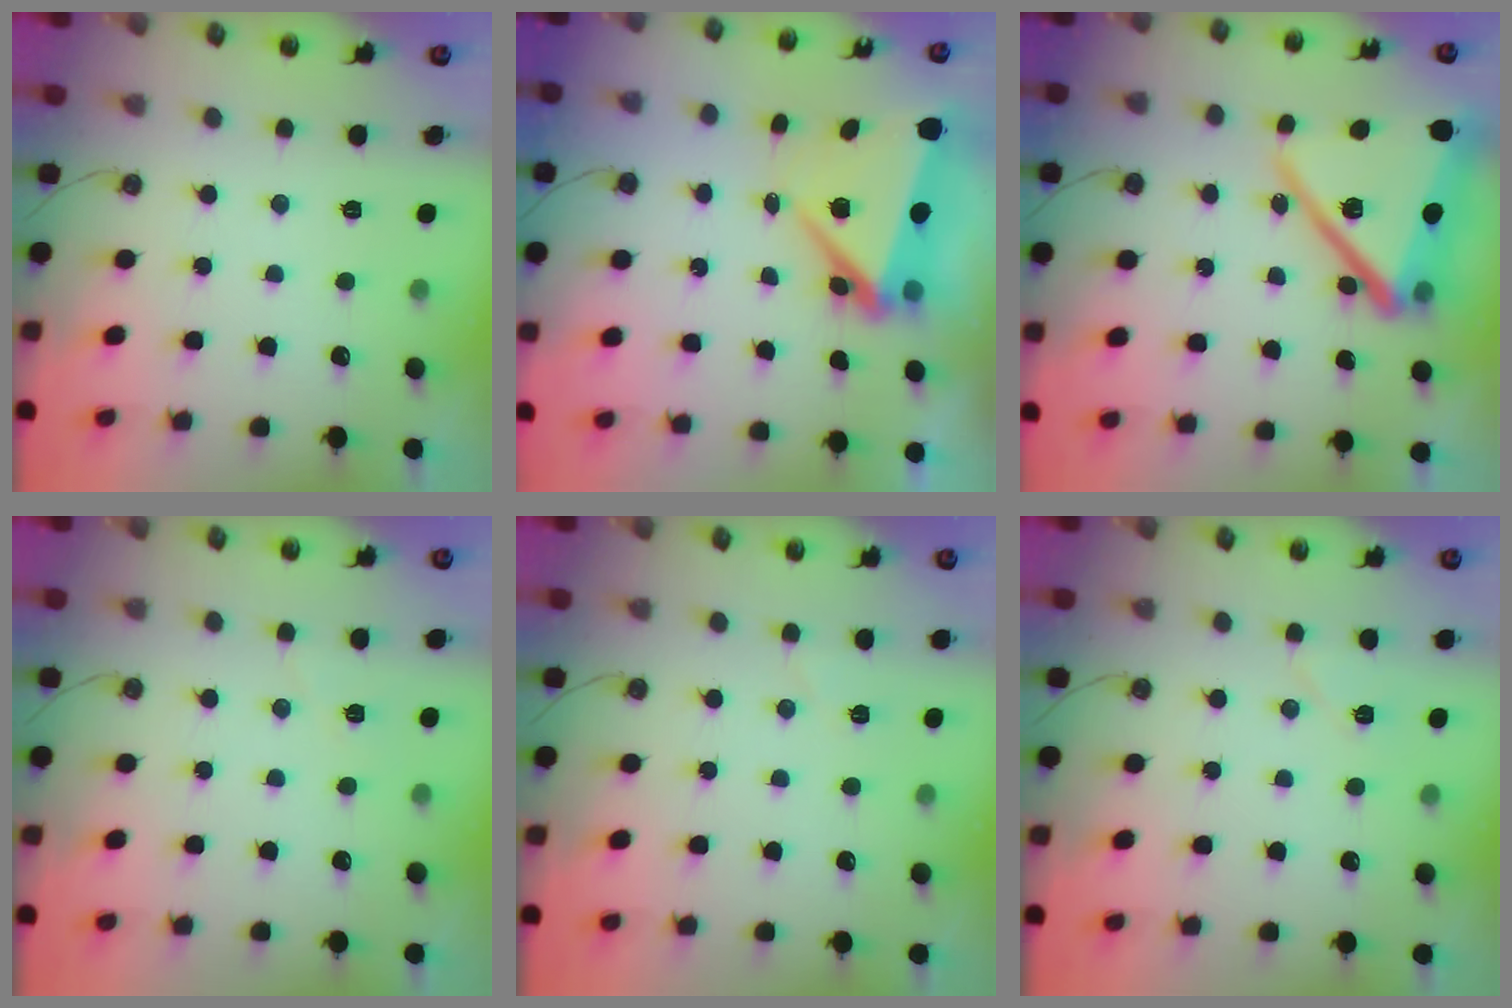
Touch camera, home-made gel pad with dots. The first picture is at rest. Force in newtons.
{"total": 12.2, "press": 8.5, "slide": 8.7}
{"total": 22.9, "press": 22.8, "slide": 1.7}
{"total": 4.3, "press": 3.9, "slide": 2.0}
{"total": 3.8, "press": 3.3, "slide": 1.9}
{"total": 6.3, "press": 4.4, "slide": 4.5}